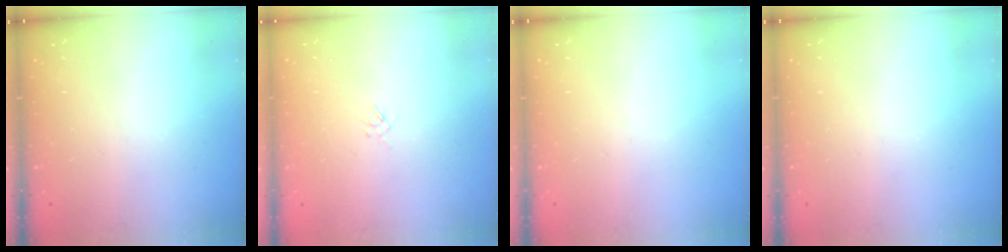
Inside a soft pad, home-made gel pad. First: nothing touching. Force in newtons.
{"total": 1.0, "press": 0.9, "slide": 0.4}
{"total": 0.0}
{"total": 0.0}